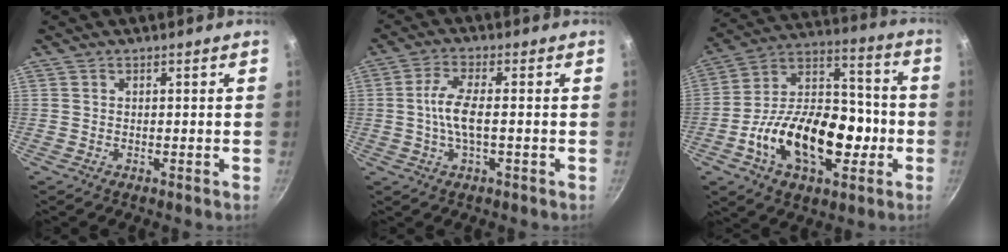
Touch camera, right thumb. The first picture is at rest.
{"total": 6.2, "force": [-0.5, 1.9, 5.9], "torque": [-0.129, 0.010, -0.017]}
{"total": 23.4, "force": [-6.5, 13.9, 17.7], "torque": [-0.256, 0.052, -0.115]}